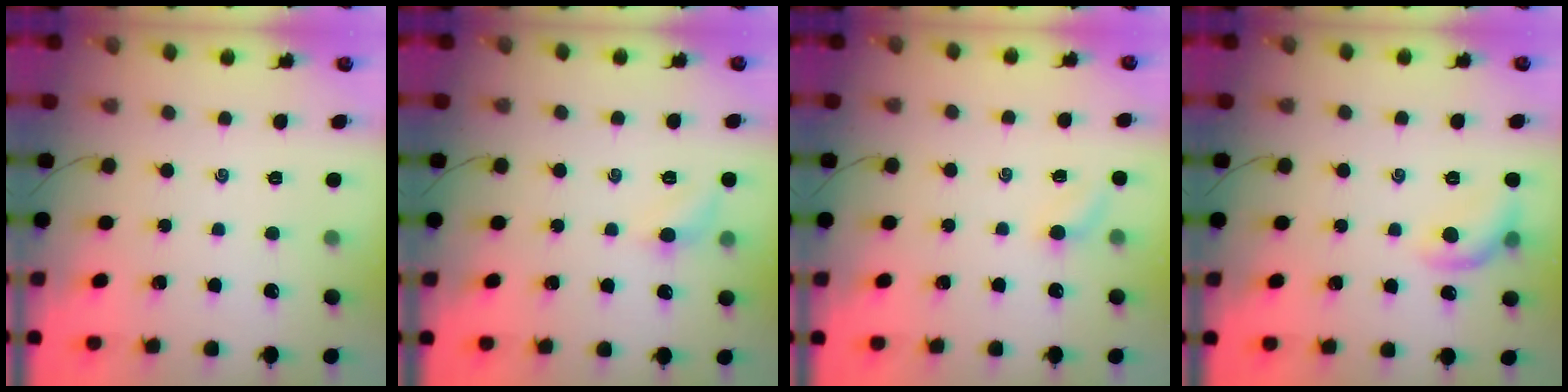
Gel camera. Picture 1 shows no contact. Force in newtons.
{"total": 5.7, "press": 5.5, "slide": 1.5}
{"total": 3.3, "press": 3.1, "slide": 1.1}
{"total": 9.4, "press": 9.4, "slide": 0.2}